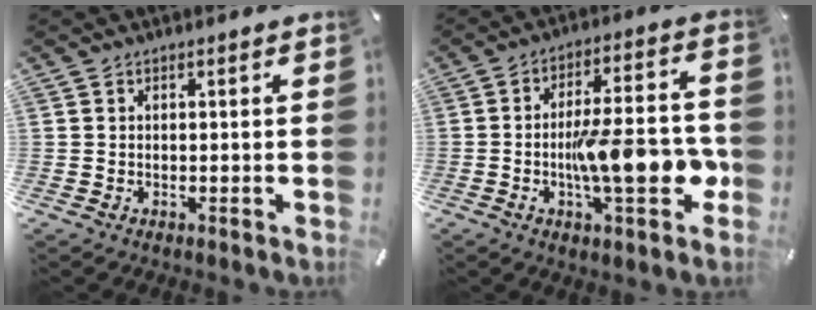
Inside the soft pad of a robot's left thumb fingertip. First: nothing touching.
{"total": 16.3, "force": [-3.3, 5.1, 15.1], "torque": [-0.209, -0.003, -0.052]}